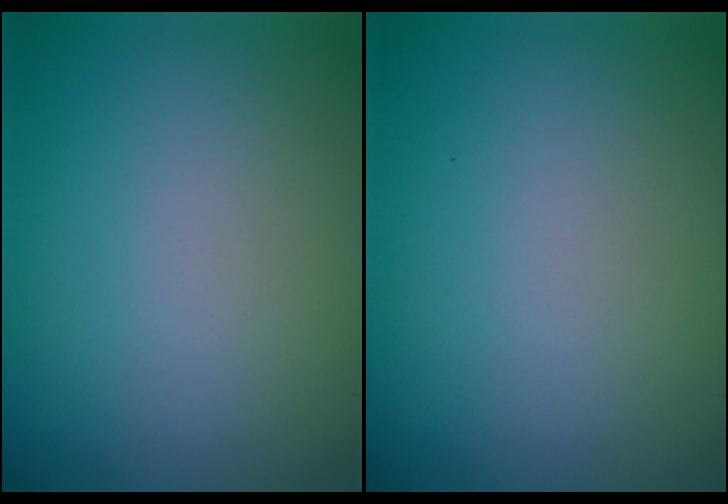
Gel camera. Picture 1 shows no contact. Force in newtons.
{"total": 0.0}